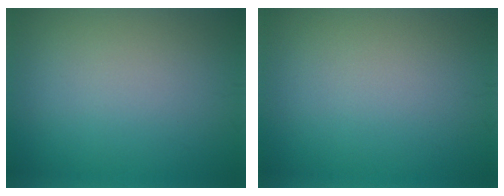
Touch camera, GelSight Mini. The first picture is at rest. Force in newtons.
{"total": 0.0}